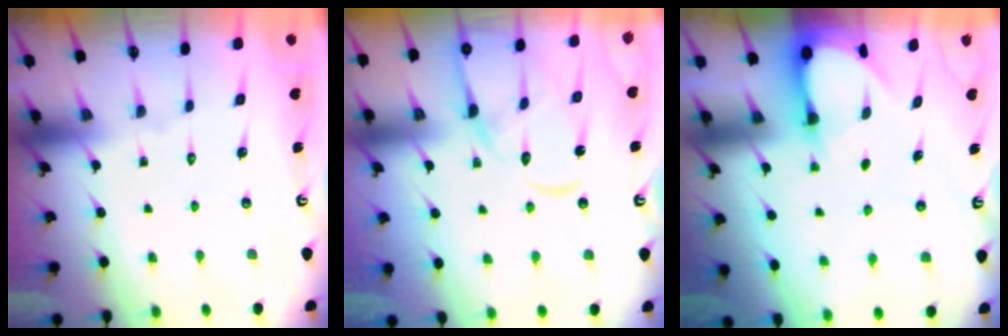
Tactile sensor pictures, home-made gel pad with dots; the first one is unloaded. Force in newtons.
{"total": 13.3, "press": 13.2, "slide": 1.1}
{"total": 3.2, "press": 3.1, "slide": 0.4}